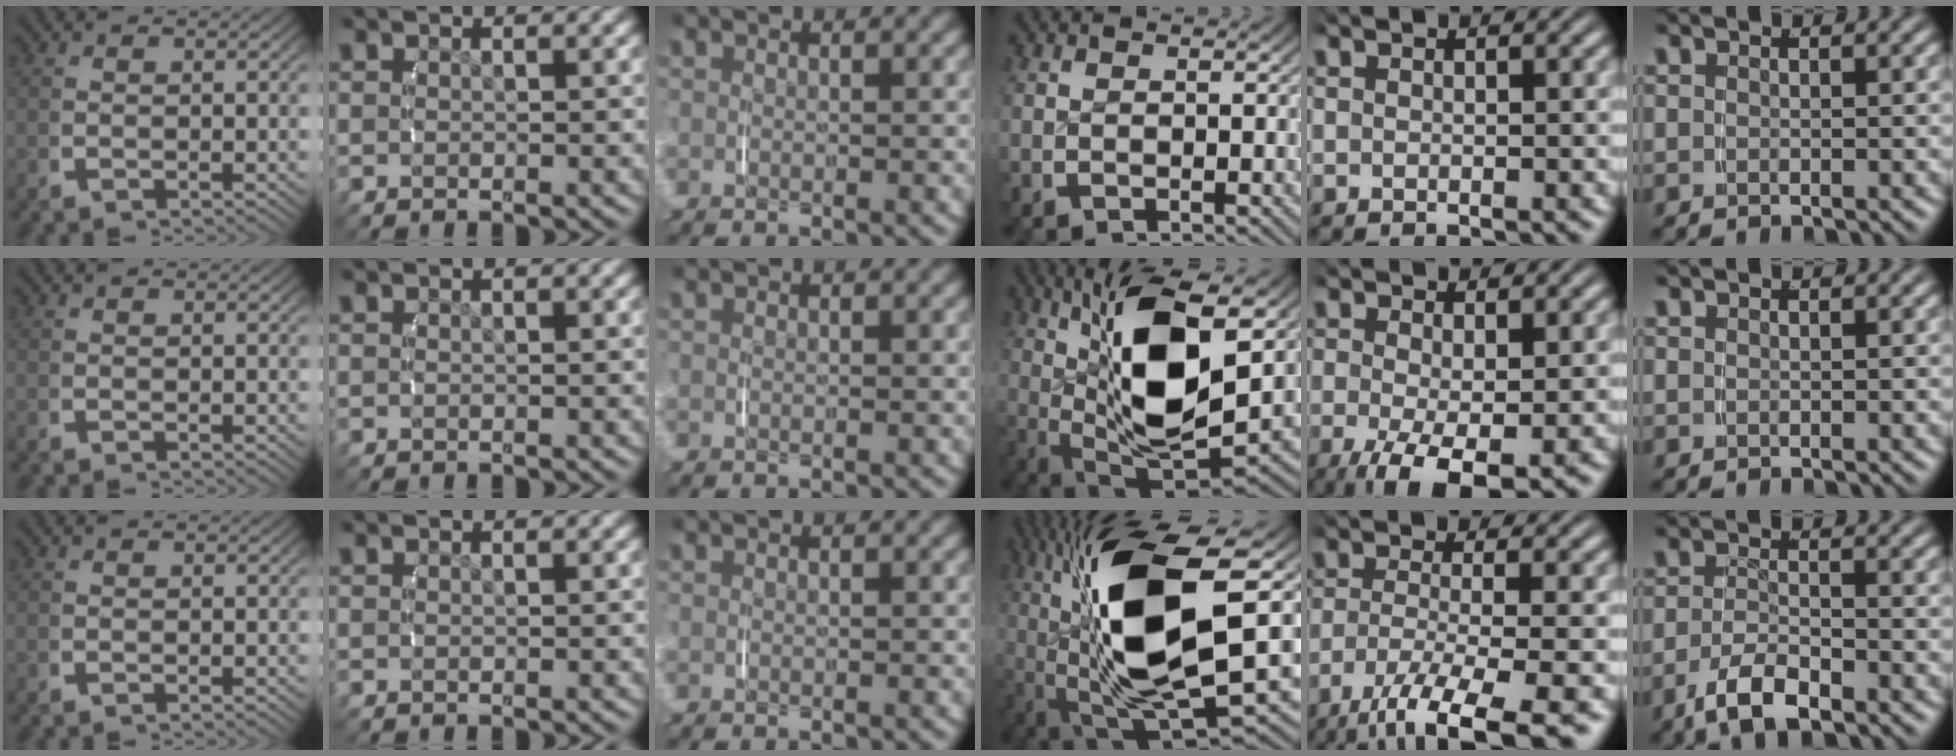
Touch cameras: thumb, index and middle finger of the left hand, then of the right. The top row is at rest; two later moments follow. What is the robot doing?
{"motion": "lift_and_place", "object": "camera"}